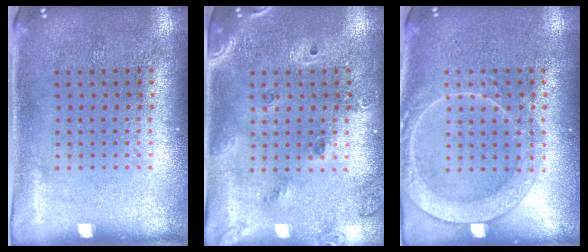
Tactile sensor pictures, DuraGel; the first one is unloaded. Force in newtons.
{"total": 1.6, "press": 1.4, "slide": 0.8}
{"total": 2.7, "press": 2.6, "slide": 0.3}